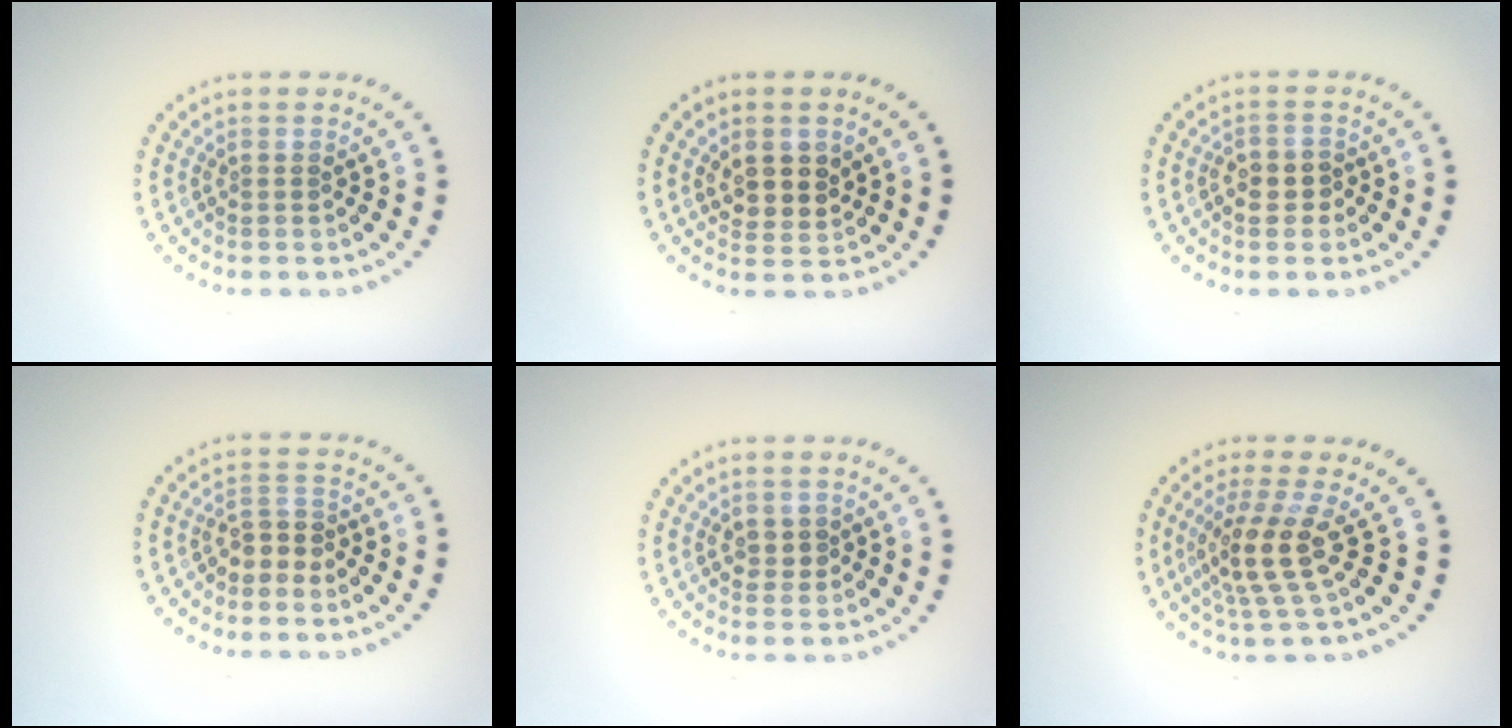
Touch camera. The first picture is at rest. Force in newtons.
{"total": 2.7, "press": 2.5, "slide": 1.0}
{"total": 2.3, "press": 2.2, "slide": 0.6}
{"total": 1.8, "press": 1.5, "slide": 1.0}
{"total": 0.9, "press": 0.9, "slide": 0.2}
{"total": 4.0, "press": 3.0, "slide": 2.7}